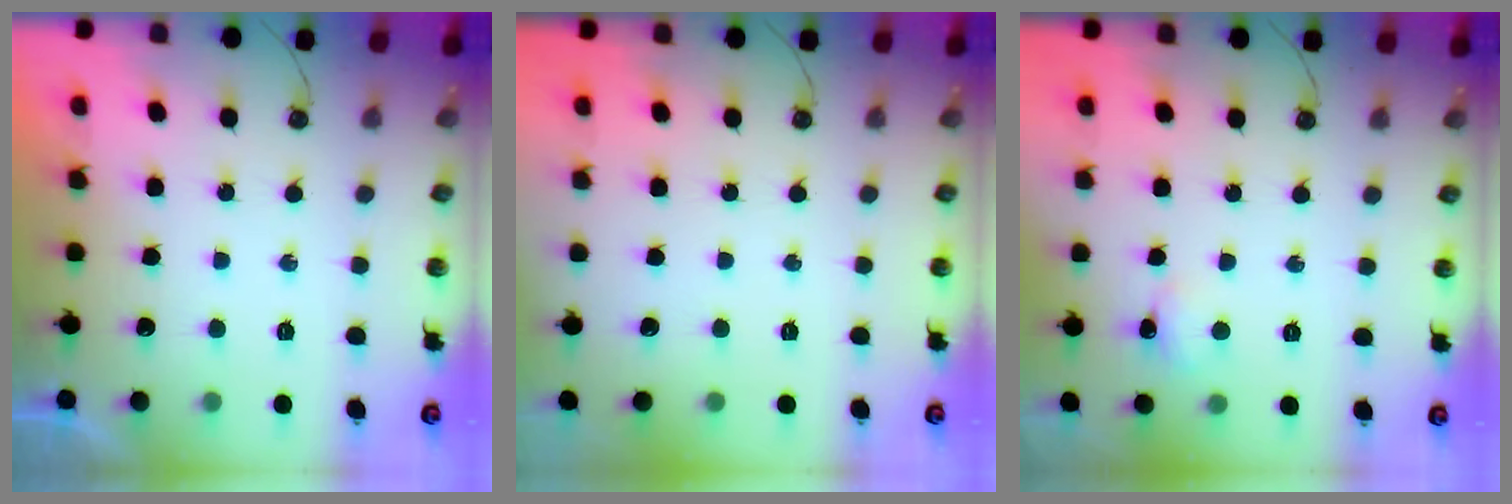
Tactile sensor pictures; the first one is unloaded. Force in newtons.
{"total": 0.0}
{"total": 5.1, "press": 4.7, "slide": 2.0}